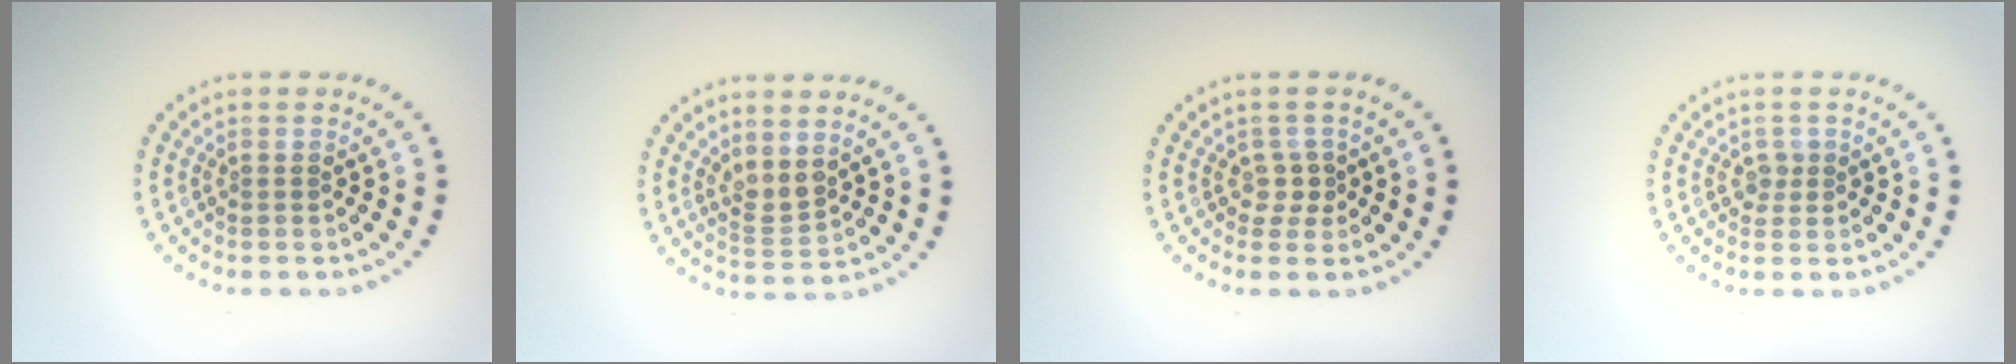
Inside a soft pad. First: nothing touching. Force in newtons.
{"total": 1.8, "press": 1.5, "slide": 1.0}
{"total": 1.4, "press": 0.9, "slide": 1.0}
{"total": 1.0, "press": 0.9, "slide": 0.6}